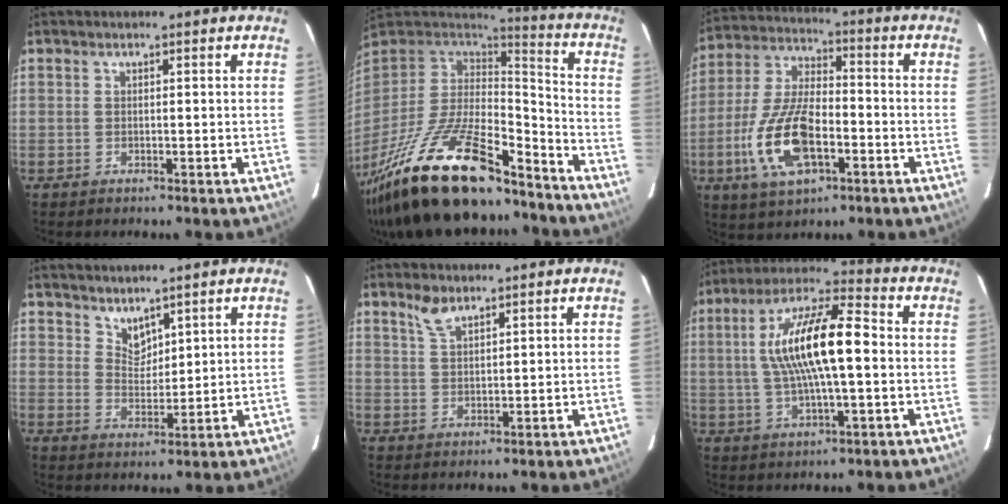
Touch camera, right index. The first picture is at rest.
{"total": 30.5, "force": [-21.2, 10.2, 19.4], "torque": [-0.375, -0.044, -0.344]}
{"total": 16.0, "force": [-5.5, 6.9, 13.4], "torque": [-0.289, -0.006, -0.101]}
{"total": 4.3, "force": [3.7, 1.9, 1.1], "torque": [-0.011, -0.003, 0.071]}
{"total": 3.6, "force": [2.8, 1.3, 1.9], "torque": [-0.036, 0.004, 0.056]}
{"total": 15.9, "force": [0.7, 4.3, 15.3], "torque": [-0.285, 0.017, 0.007]}